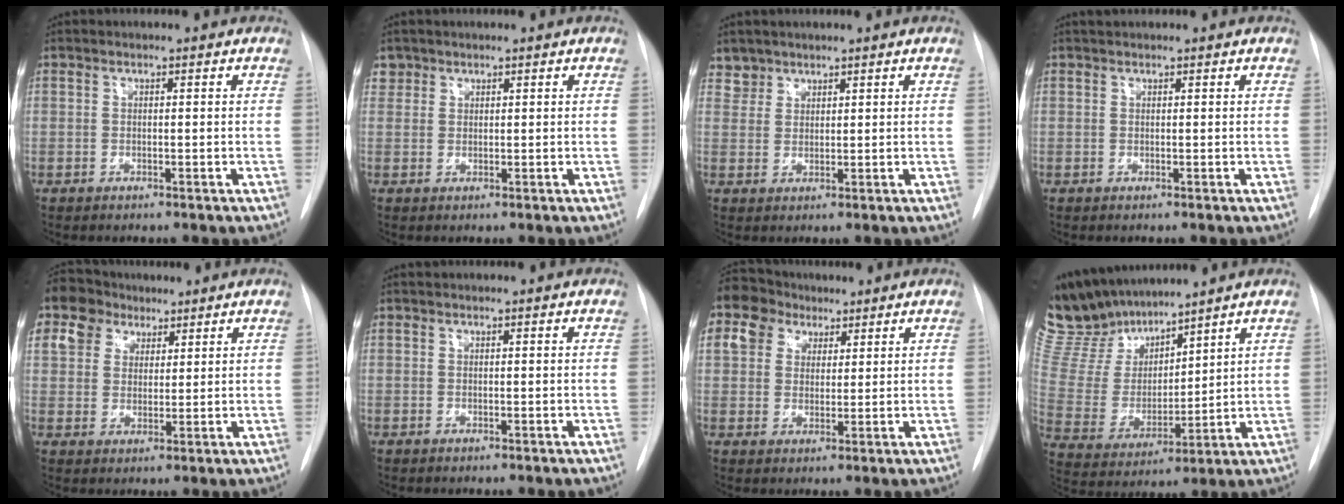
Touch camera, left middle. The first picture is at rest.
{"total": 1.6, "force": [1.1, 1.2, -0.2], "torque": [0.017, 0.007, 0.016]}
{"total": 2.6, "force": [2.1, 1.4, -0.6], "torque": [0.019, 0.007, 0.039]}
{"total": 1.0, "force": [1.0, 0.1, 0.3], "torque": [-0.012, 0.017, 0.021]}
{"total": 12.4, "force": [7.4, 9.2, 3.6], "torque": [-0.101, 0.045, 0.142]}
{"total": 0.0}
{"total": 16.6, "force": [9.1, 12.5, 6.0], "torque": [-0.188, 0.075, 0.177]}
{"total": 14.3, "force": [13.0, 4.3, 4.3], "torque": [-0.099, 0.009, 0.265]}